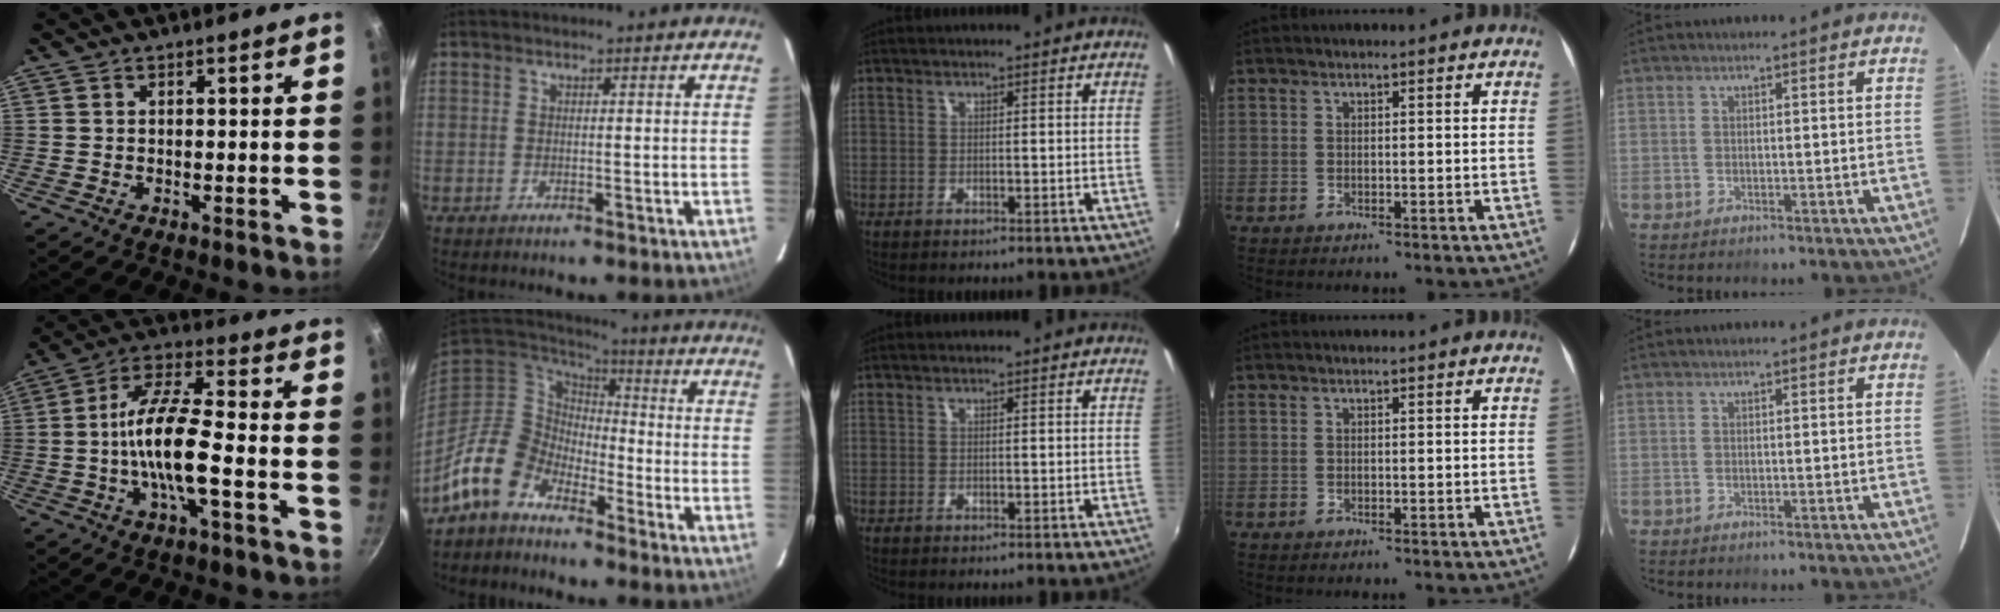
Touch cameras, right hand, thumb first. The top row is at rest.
{"thumb": {"total": 13.0, "force": [-2.7, 3.4, 12.3], "torque": [-0.235, 0.032, -0.064]}, "index": {"total": 11.9, "force": [-8.5, 7.1, 4.3], "torque": [-0.099, 0.020, -0.170]}}